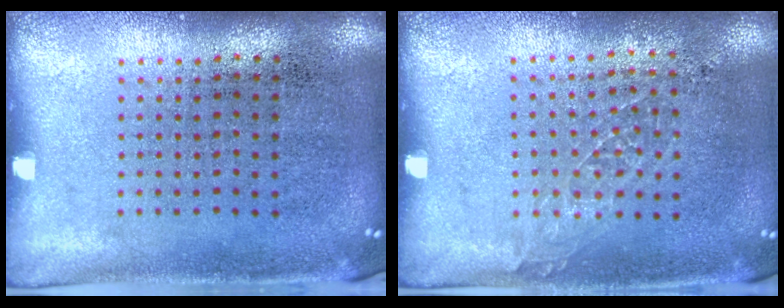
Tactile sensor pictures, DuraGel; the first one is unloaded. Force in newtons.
{"total": 0.9, "press": 0.8, "slide": 0.2}